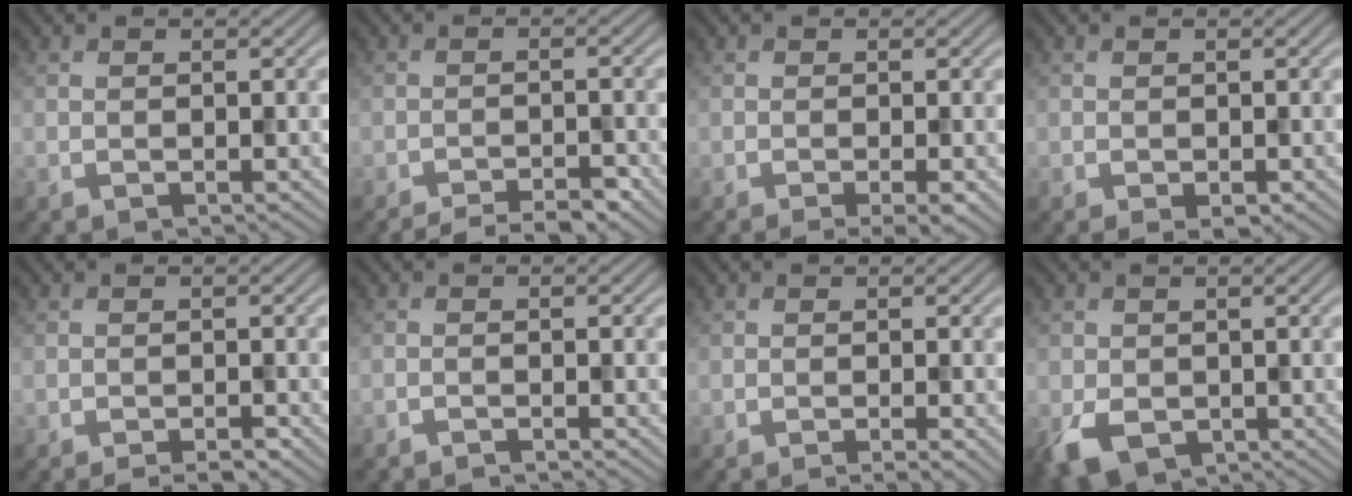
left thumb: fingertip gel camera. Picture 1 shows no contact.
{"total": 4.8, "force": [-4.3, 0.7, 2.1], "torque": [-0.036, 0.004, -0.065]}
{"total": 2.4, "force": [-1.2, 0.2, 2.0], "torque": [-0.029, 0.001, -0.020]}
{"total": 1.5, "force": [-0.7, 0.8, 1.0], "torque": [-0.024, -0.009, -0.010]}
{"total": 2.3, "force": [-1.8, 0.2, 1.3], "torque": [-0.016, 0.004, -0.027]}
{"total": 1.4, "force": [-1.3, 0.0, 0.5], "torque": [0.000, -0.001, -0.027]}
{"total": 2.0, "force": [-1.1, 0.2, 1.7], "torque": [-0.021, 0.001, -0.017]}
{"total": 4.5, "force": [-1.5, 3.4, 2.4], "torque": [-0.064, -0.015, -0.031]}